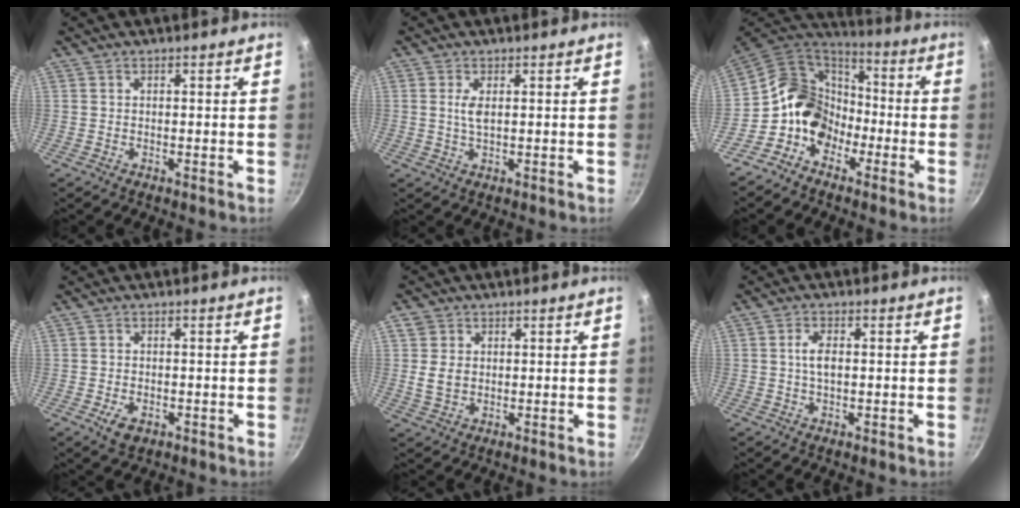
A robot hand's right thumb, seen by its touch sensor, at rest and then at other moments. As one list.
[{"total": 2.6, "force": [0.5, 1.0, 2.3], "torque": [-0.048, -0.001, 0.012]}, {"total": 14.9, "force": [-5.1, 12.1, 7.0], "torque": [-0.083, 0.068, -0.109]}, {"total": 3.9, "force": [-1.4, 2.6, 2.5], "torque": [-0.041, 0.004, -0.018]}, {"total": 4.7, "force": [0.7, 3.9, 2.5], "torque": [-0.033, -0.004, 0.012]}, {"total": 3.6, "force": [0.2, 2.0, 3.0], "torque": [-0.051, 0.008, 0.001]}]